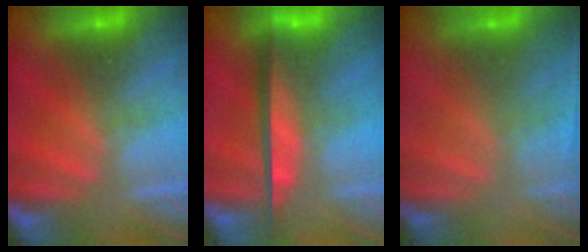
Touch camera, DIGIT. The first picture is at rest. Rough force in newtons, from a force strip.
{"total": 7.3}
{"total": 1.6}